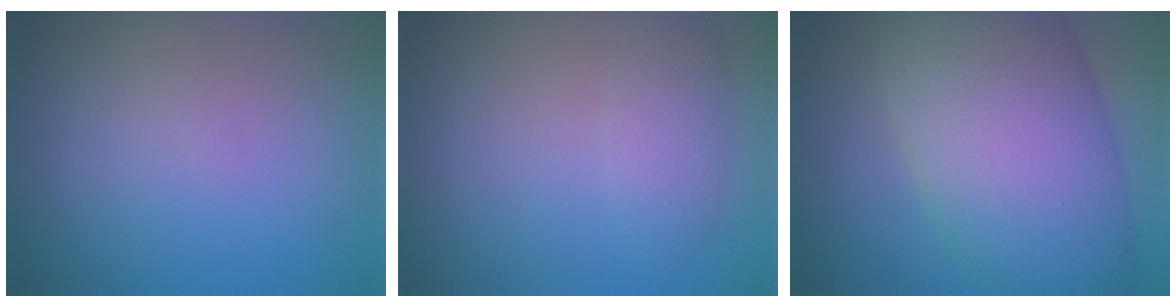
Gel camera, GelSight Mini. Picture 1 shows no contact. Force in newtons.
{"total": 2.1, "press": 2.1, "slide": 0.2}
{"total": 13.8, "press": 13.8, "slide": 0.7}